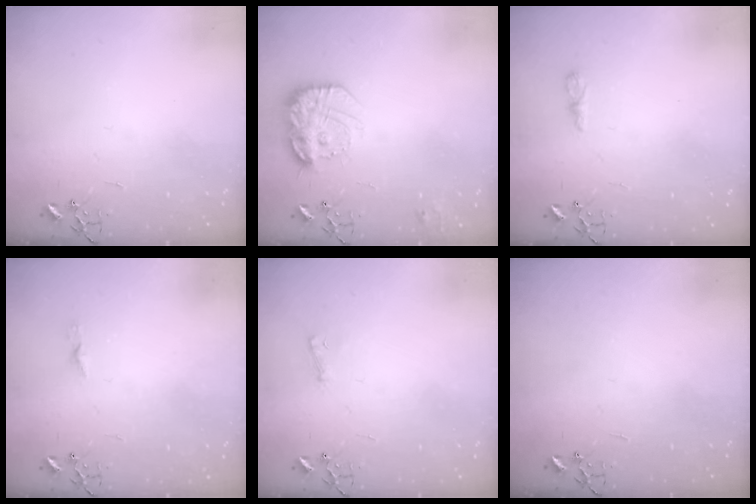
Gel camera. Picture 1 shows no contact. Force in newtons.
{"total": 17.4, "press": 17.3, "slide": 1.2}
{"total": 4.5, "press": 4.5, "slide": 0.5}
{"total": 3.8, "press": 3.7, "slide": 0.3}
{"total": 5.5, "press": 5.5, "slide": 0.7}
{"total": 0.0}